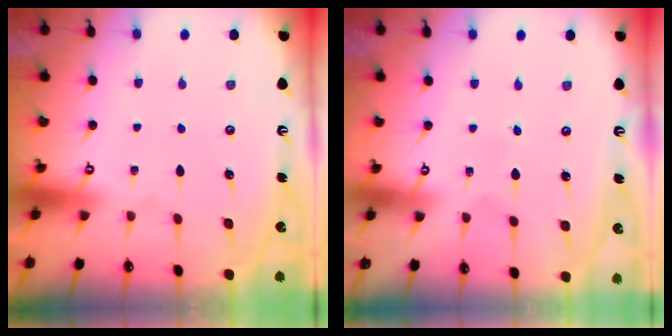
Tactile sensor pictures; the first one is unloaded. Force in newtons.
{"total": 2.9, "press": 2.9, "slide": 0.3}